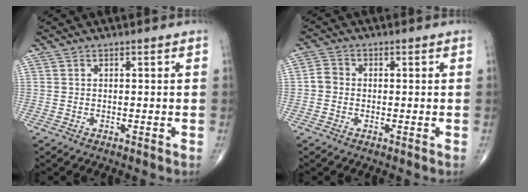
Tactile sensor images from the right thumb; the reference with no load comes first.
{"total": 2.8, "force": [-0.4, 2.5, 1.3], "torque": [-0.016, 0.007, -0.014]}